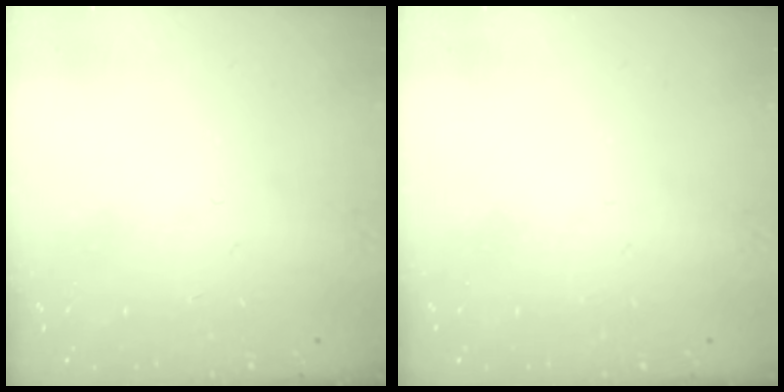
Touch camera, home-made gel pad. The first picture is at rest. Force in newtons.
{"total": 0.0}